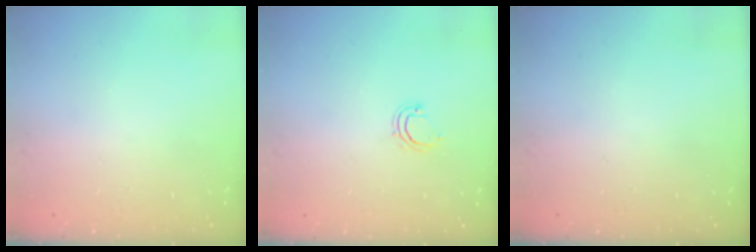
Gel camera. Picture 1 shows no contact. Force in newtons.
{"total": 4.7, "press": 4.6, "slide": 0.9}
{"total": 0.0}